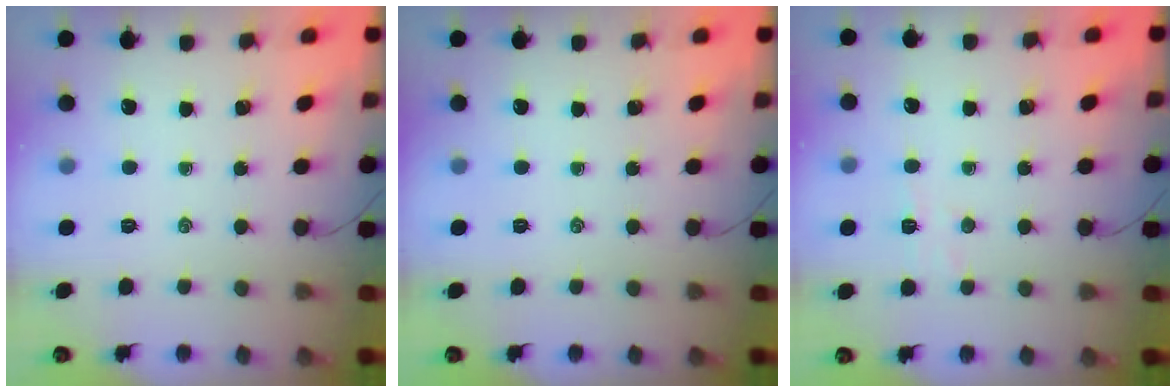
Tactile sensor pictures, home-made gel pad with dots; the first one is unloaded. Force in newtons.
{"total": 0.0}
{"total": 3.5, "press": 3.4, "slide": 1.0}